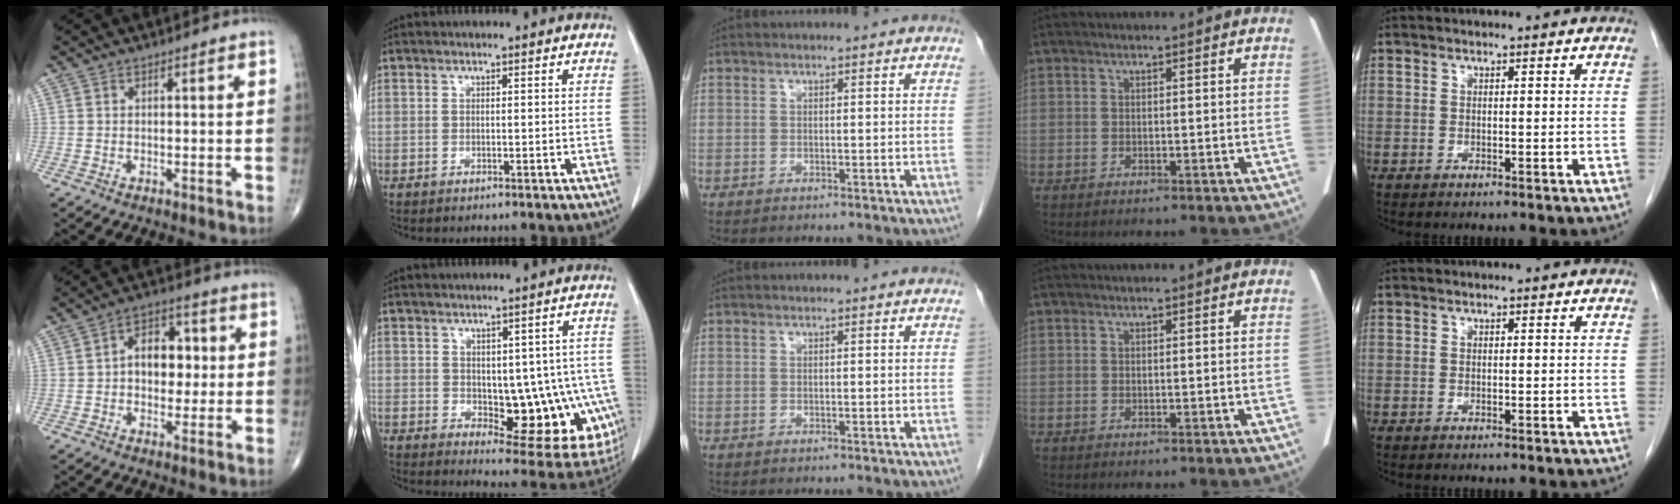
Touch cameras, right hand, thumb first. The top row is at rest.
{"thumb": {"total": 8.7, "force": [0.4, 6.1, 6.3], "torque": [-0.057, 0.020, -0.001]}, "index": {"total": 13.9, "force": [-1.8, 6.9, 11.9], "torque": [-0.108, 0.011, -0.002]}}